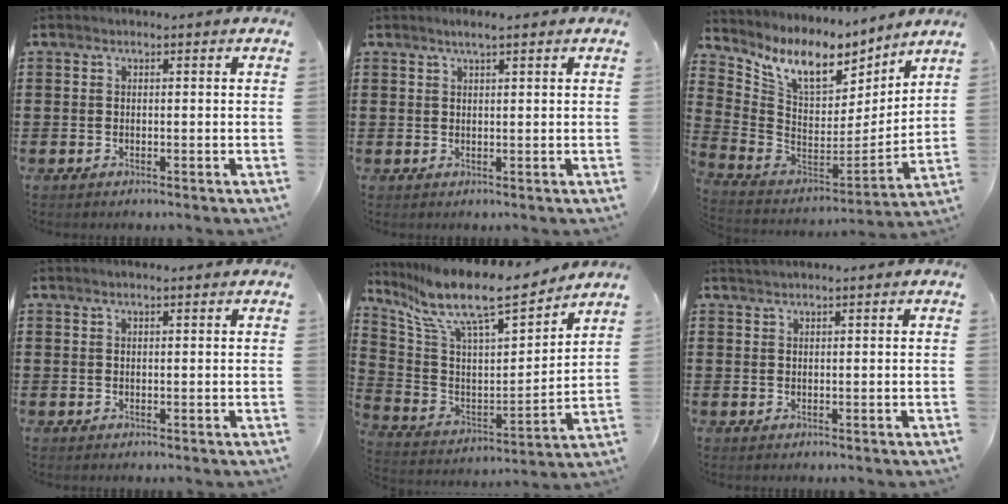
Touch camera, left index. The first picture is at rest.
{"total": 1.7, "force": [1.2, 0.1, 1.2], "torque": [-0.024, 0.002, 0.022]}
{"total": 9.5, "force": [7.0, 3.8, 5.2], "torque": [-0.131, -0.046, 0.123]}
{"total": 0.8, "force": [0.6, 0.1, 0.5], "torque": [-0.011, 0.001, 0.011]}
{"total": 11.5, "force": [9.5, 1.9, 6.2], "torque": [-0.161, -0.062, 0.160]}
{"total": 0.9, "force": [0.8, -0.1, 0.3], "torque": [-0.006, -0.001, 0.017]}